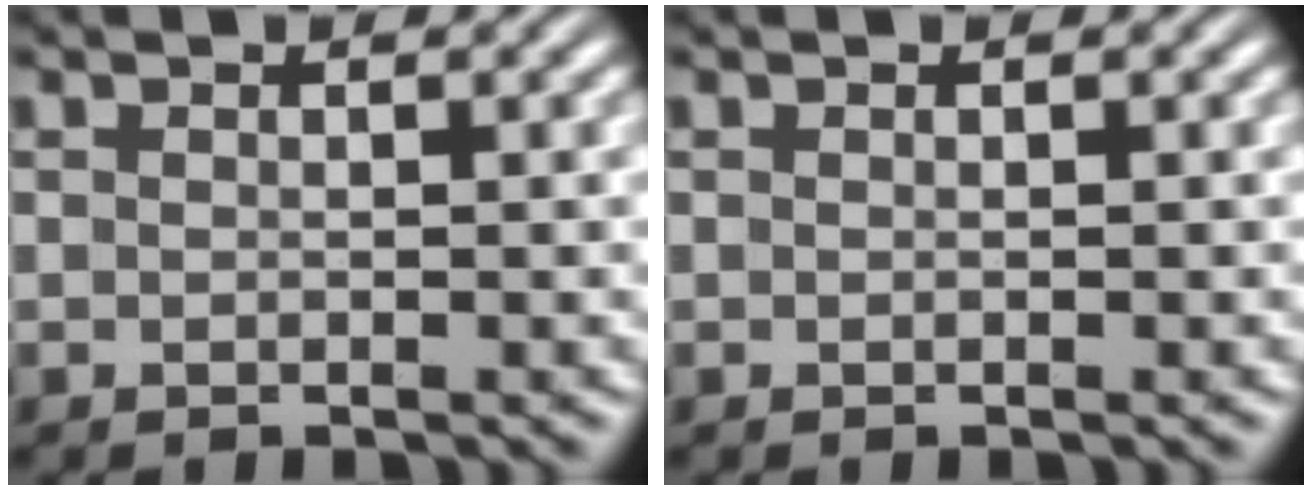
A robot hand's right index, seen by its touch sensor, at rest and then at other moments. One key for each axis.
{"total": 0.0}